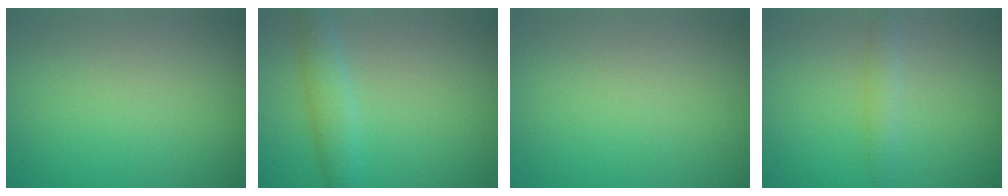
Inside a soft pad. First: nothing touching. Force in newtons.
{"total": 3.0, "press": 3.0, "slide": 0.1}
{"total": 0.0}
{"total": 1.5, "press": 1.5, "slide": 0.1}